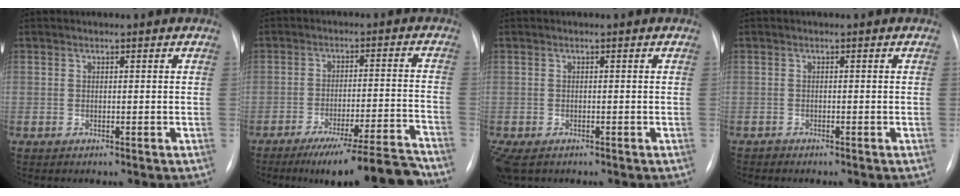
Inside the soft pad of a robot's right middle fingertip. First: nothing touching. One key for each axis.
{"total": 14.0, "fx": -12.3, "fy": -1.4, "fz": 6.5, "tx": -0.073, "ty": 0.004, "tz": -0.189}
{"total": 4.0, "fx": -2.6, "fy": 2.3, "fz": 2.0, "tx": -0.044, "ty": -0.010, "tz": -0.040}
{"total": 0.5, "fx": -0.5, "fy": 0.1, "fz": -0.1, "tx": -0.004, "ty": -0.002, "tz": -0.011}